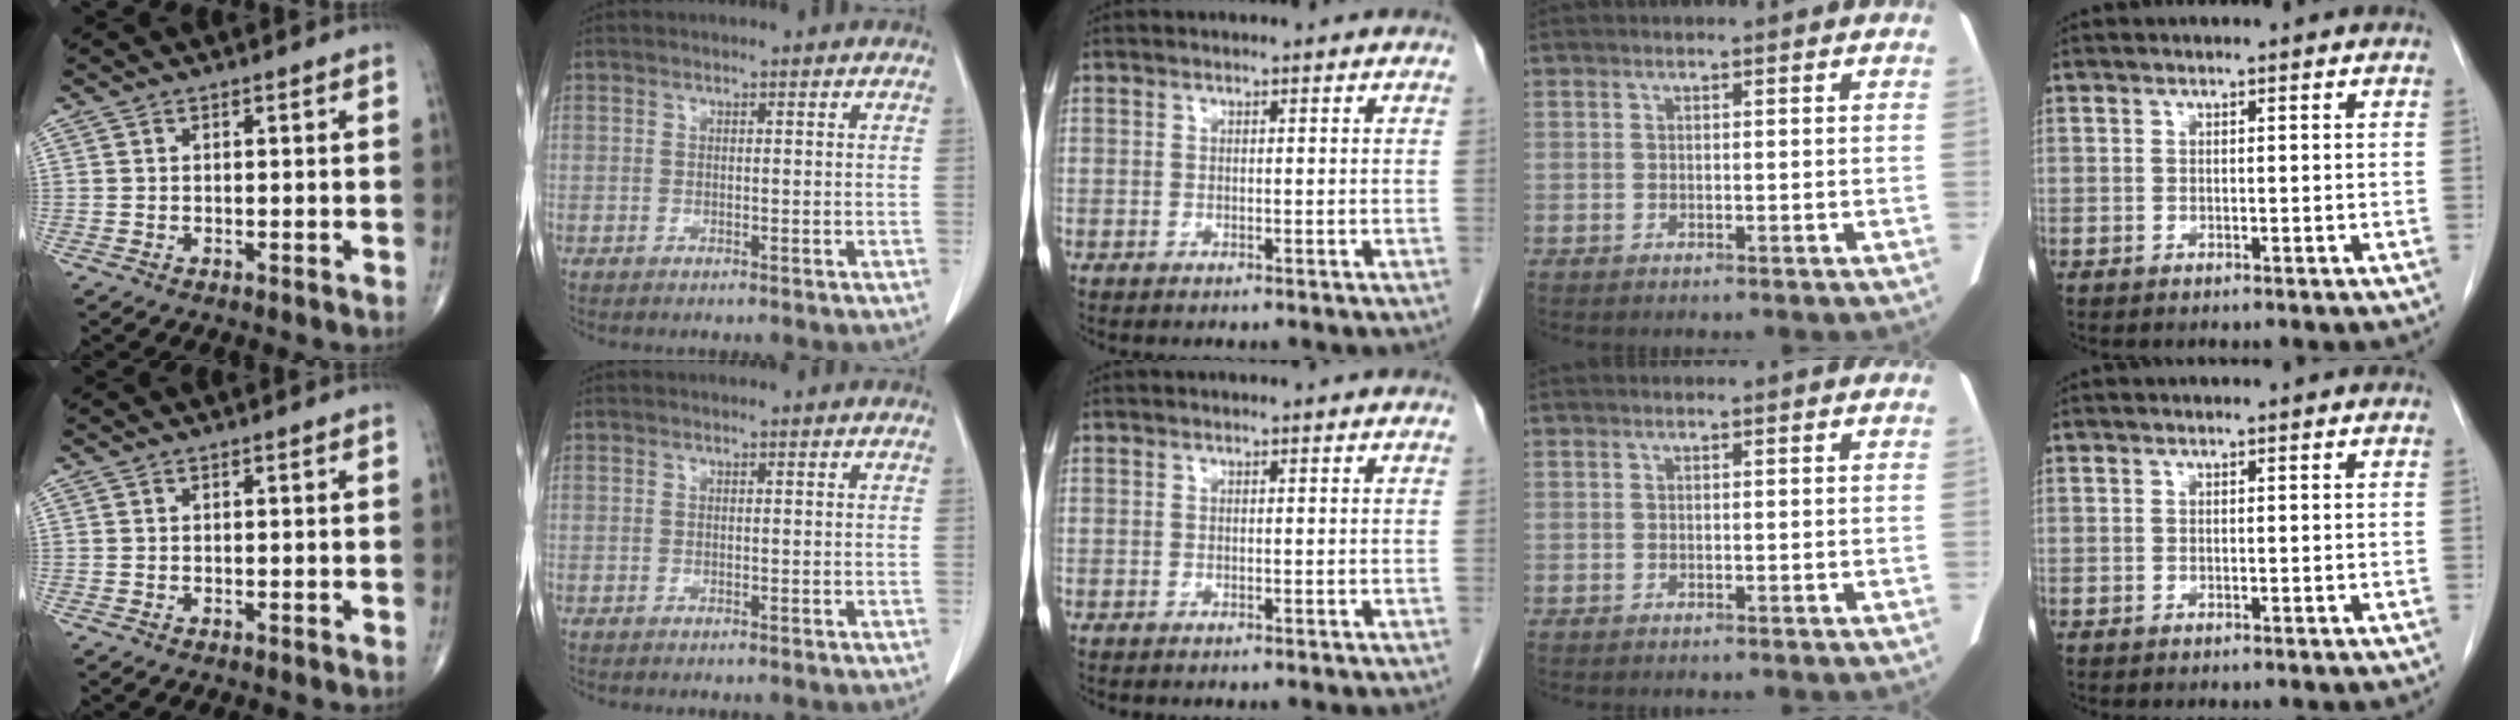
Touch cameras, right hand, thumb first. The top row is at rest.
{}